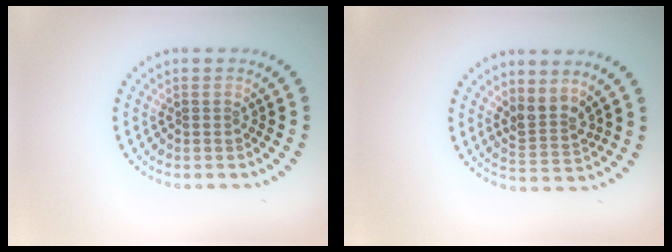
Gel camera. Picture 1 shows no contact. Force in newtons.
{"total": 2.6, "press": 1.9, "slide": 1.7}